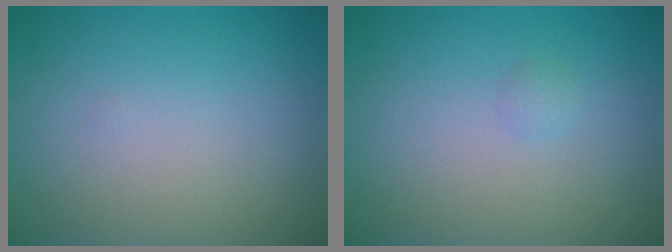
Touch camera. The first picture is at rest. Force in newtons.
{"total": 0.6, "press": 0.6, "slide": 0.0}